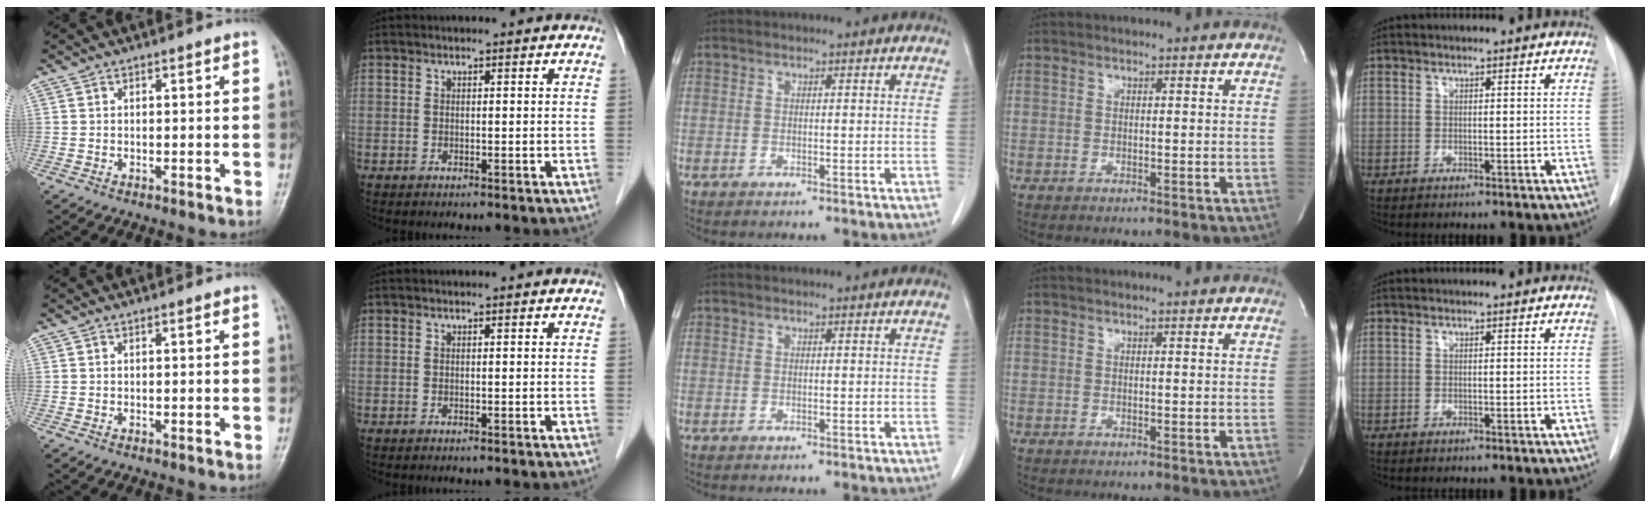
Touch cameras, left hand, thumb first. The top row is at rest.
{}